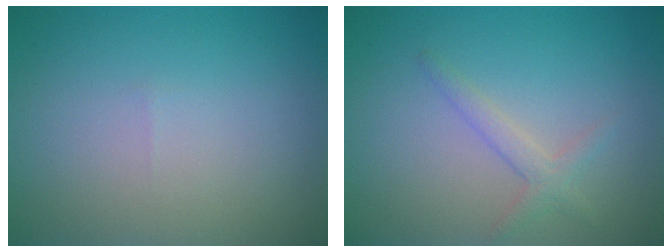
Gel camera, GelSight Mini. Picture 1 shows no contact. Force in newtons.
{"total": 1.8, "press": 1.8, "slide": 0.1}